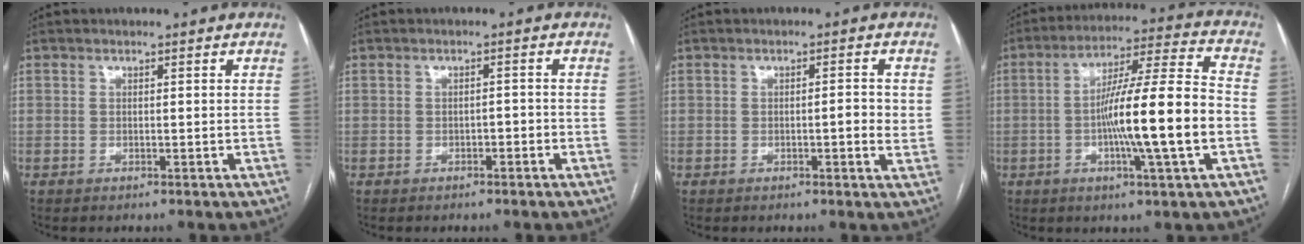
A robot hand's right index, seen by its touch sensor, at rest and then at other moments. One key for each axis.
{"total": 1.3, "fx": -0.7, "fy": 0.6, "fz": 0.8, "tx": -0.016, "ty": 0.002, "tz": -0.009}
{"total": 3.3, "fx": -0.1, "fy": 0.6, "fz": 3.2, "tx": -0.046, "ty": 0.001, "tz": -0.004}
{"total": 16.0, "fx": -3.1, "fy": -0.1, "fz": 15.7, "tx": -0.258, "ty": 0.003, "tz": -0.057}